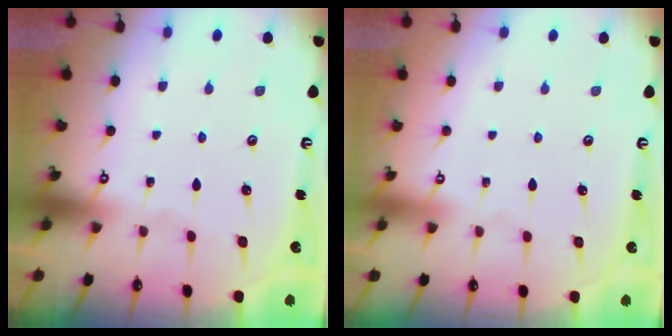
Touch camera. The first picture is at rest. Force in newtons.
{"total": 3.9, "press": 3.9, "slide": 0.1}